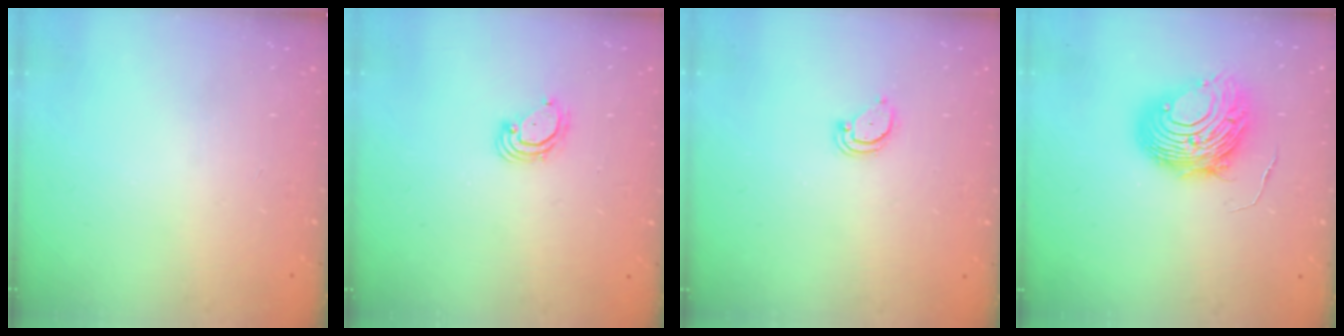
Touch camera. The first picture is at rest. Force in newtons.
{"total": 3.8, "press": 3.8, "slide": 0.1}
{"total": 2.1, "press": 2.1, "slide": 0.1}
{"total": 11.4, "press": 11.3, "slide": 0.8}